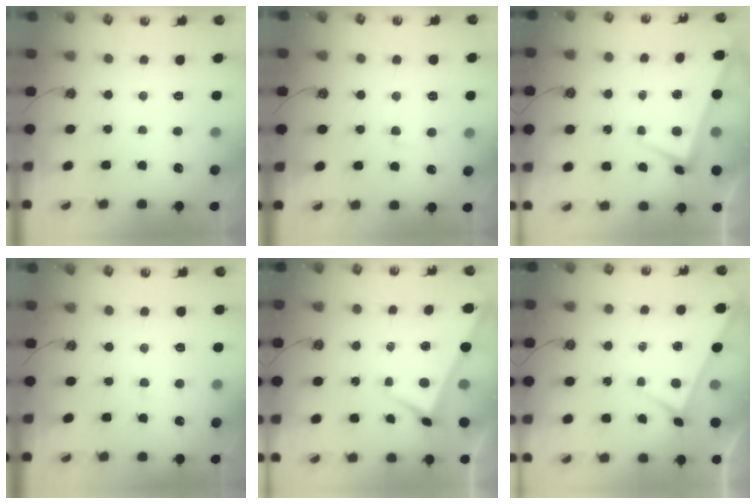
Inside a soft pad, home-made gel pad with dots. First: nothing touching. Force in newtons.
{"total": 1.7, "press": 1.7, "slide": 0.5}
{"total": 1.5, "press": 0.5, "slide": 1.4}
{"total": 1.5, "press": 1.4, "slide": 0.6}
{"total": 2.3, "press": 2.2, "slide": 0.2}
{"total": 3.9, "press": 3.9, "slide": 0.3}